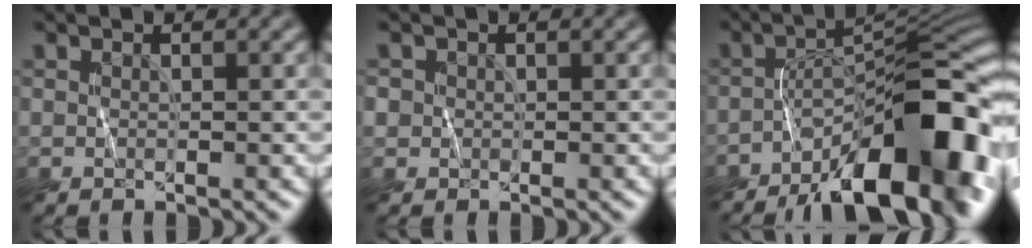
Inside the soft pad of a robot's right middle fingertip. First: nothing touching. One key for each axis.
{"total": 0.8, "fx": 0.4, "fy": 0.7, "fz": -0.1, "tx": -0.004, "ty": 0.001, "tz": 0.002}
{"total": 14.4, "fx": -9.2, "fy": 4.3, "fz": 10.3, "tx": -0.151, "ty": 0.014, "tz": -0.155}